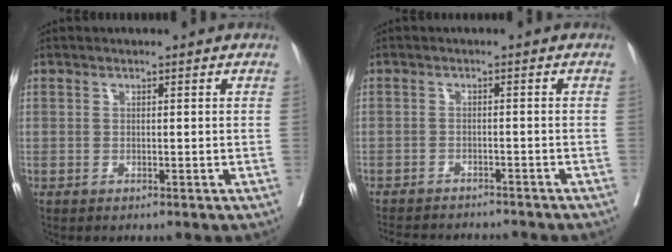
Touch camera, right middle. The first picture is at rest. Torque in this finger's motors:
{"motor_torque": [0.97, -1.17, 0.12, 0.04]}